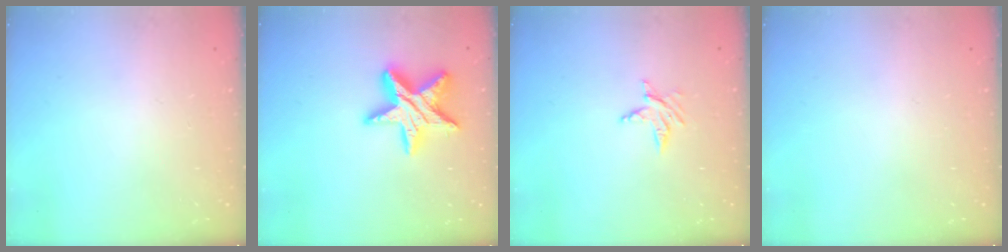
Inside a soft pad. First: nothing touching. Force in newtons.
{"total": 15.3, "press": 15.2, "slide": 1.3}
{"total": 3.5, "press": 3.4, "slide": 0.4}
{"total": 0.0}